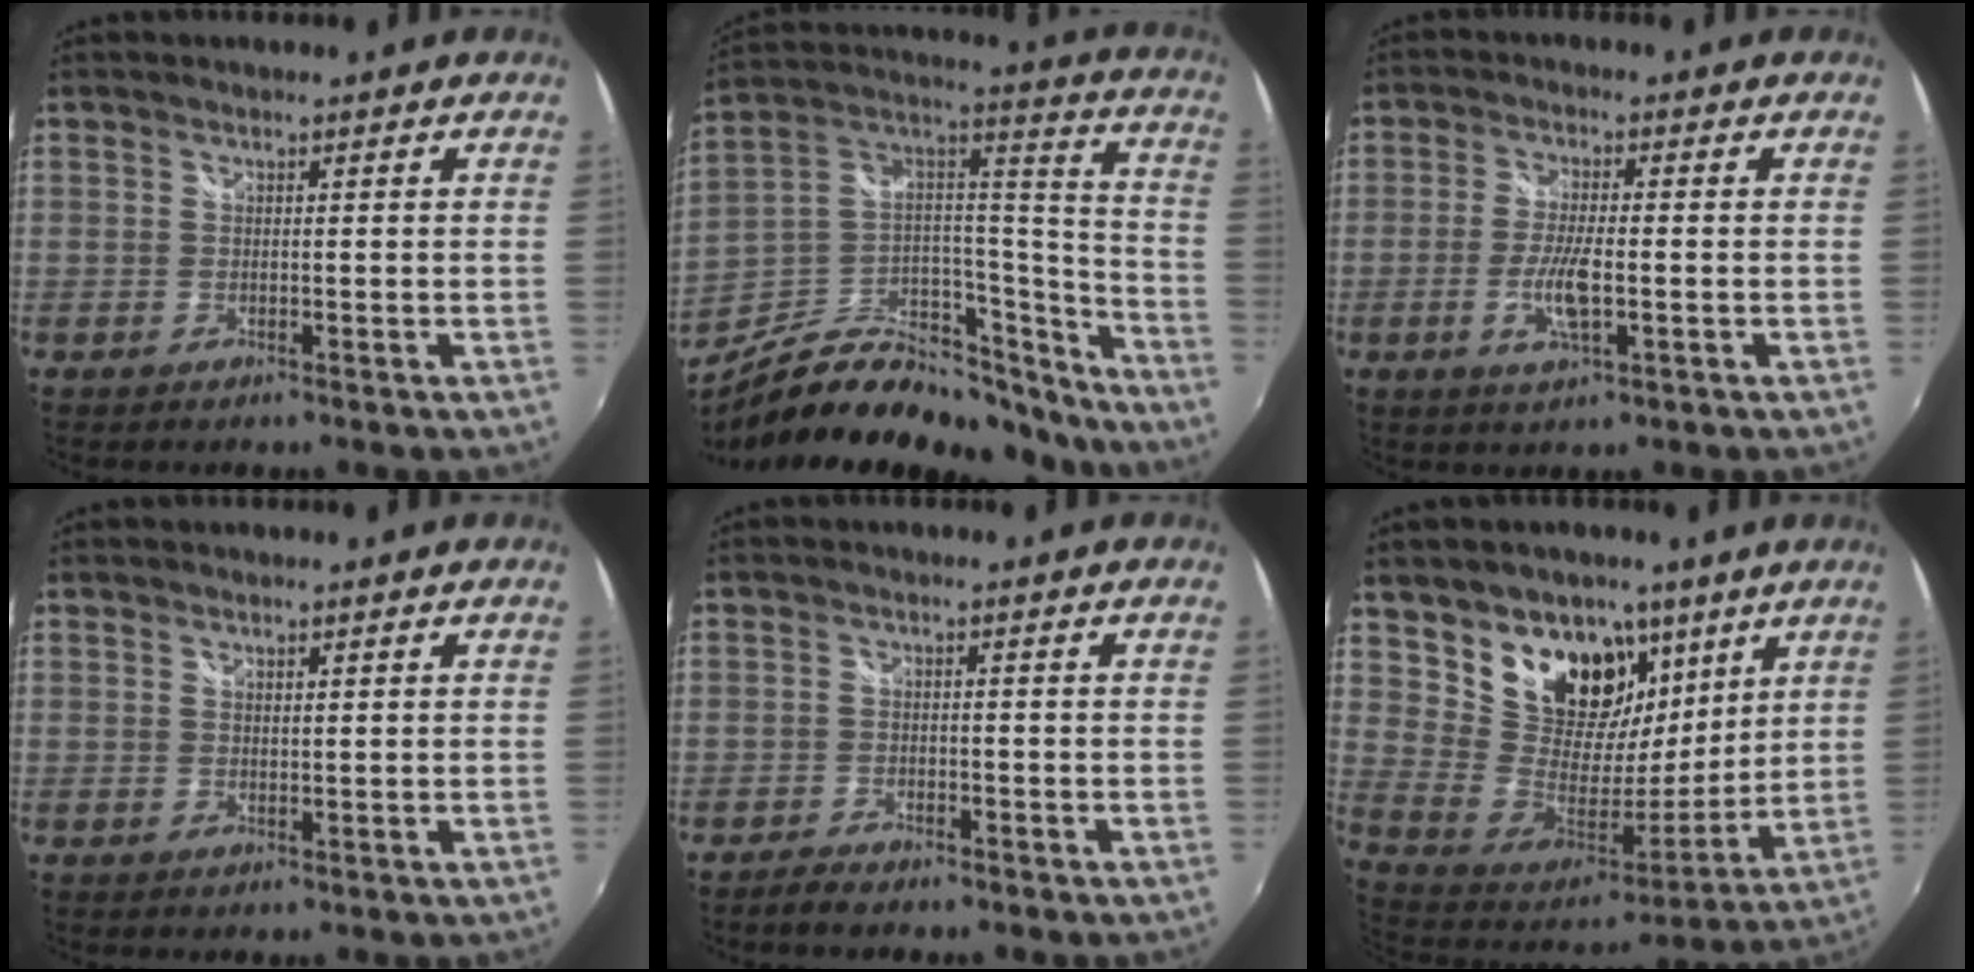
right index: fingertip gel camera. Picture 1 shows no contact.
{"total": 30.0, "force": [-24.3, 11.5, 13.4], "torque": [-0.213, 0.043, -0.360]}
{"total": 6.6, "force": [-1.9, 1.8, 6.1], "torque": [-0.124, -0.008, -0.035]}
{"total": 1.0, "force": [0.6, 0.4, 0.6], "torque": [-0.008, 0.002, 0.011]}
{"total": 3.2, "force": [-2.9, 0.9, 1.1], "torque": [-0.036, -0.005, -0.052]}
{"total": 19.3, "force": [10.8, 13.6, 8.4], "torque": [-0.185, 0.007, 0.202]}